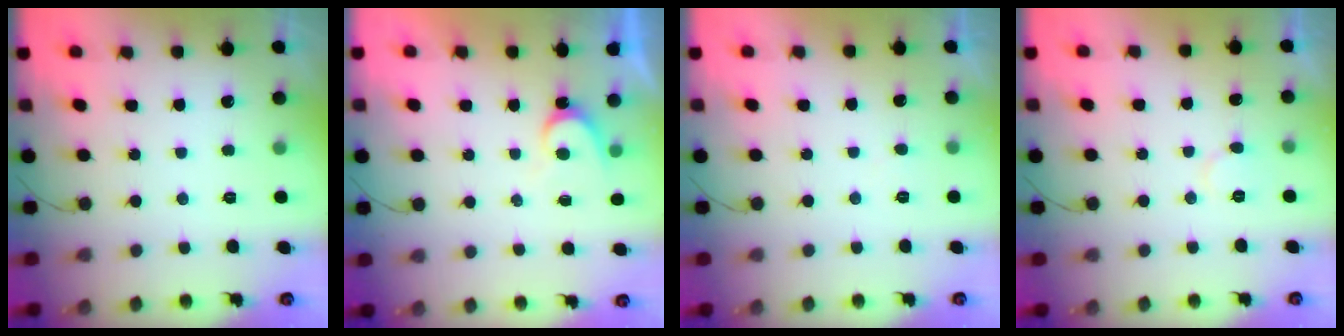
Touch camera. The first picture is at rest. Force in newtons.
{"total": 4.9, "press": 4.8, "slide": 0.5}
{"total": 2.3, "press": 2.3, "slide": 0.2}
{"total": 5.3, "press": 5.3, "slide": 0.5}